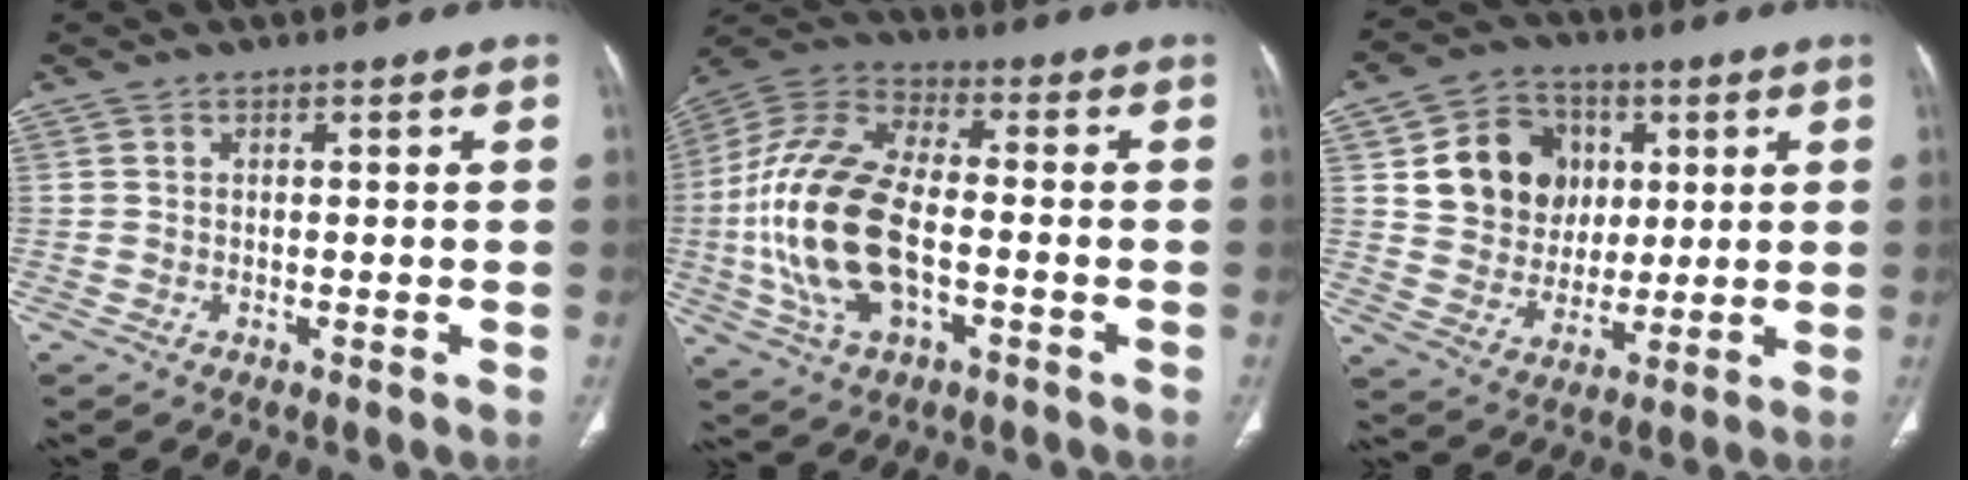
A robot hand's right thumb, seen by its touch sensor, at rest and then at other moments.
{"total": 20.7, "force": [-3.2, 10.8, 17.3], "torque": [-0.369, 0.020, -0.057]}
{"total": 14.2, "force": [3.8, 12.1, 6.4], "torque": [-0.066, -0.005, 0.073]}